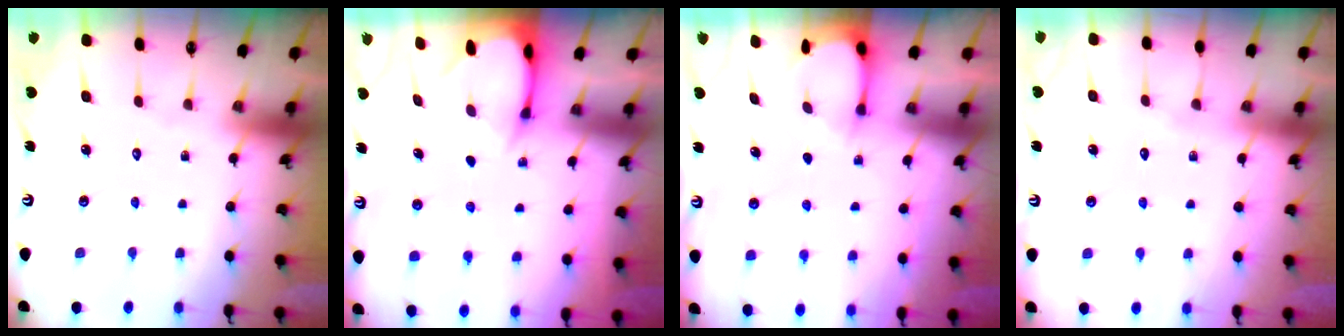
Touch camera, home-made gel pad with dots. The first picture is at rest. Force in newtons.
{"total": 2.7, "press": 2.7, "slide": 0.3}
{"total": 3.4, "press": 3.4, "slide": 0.3}
{"total": 2.6, "press": 2.6, "slide": 0.4}